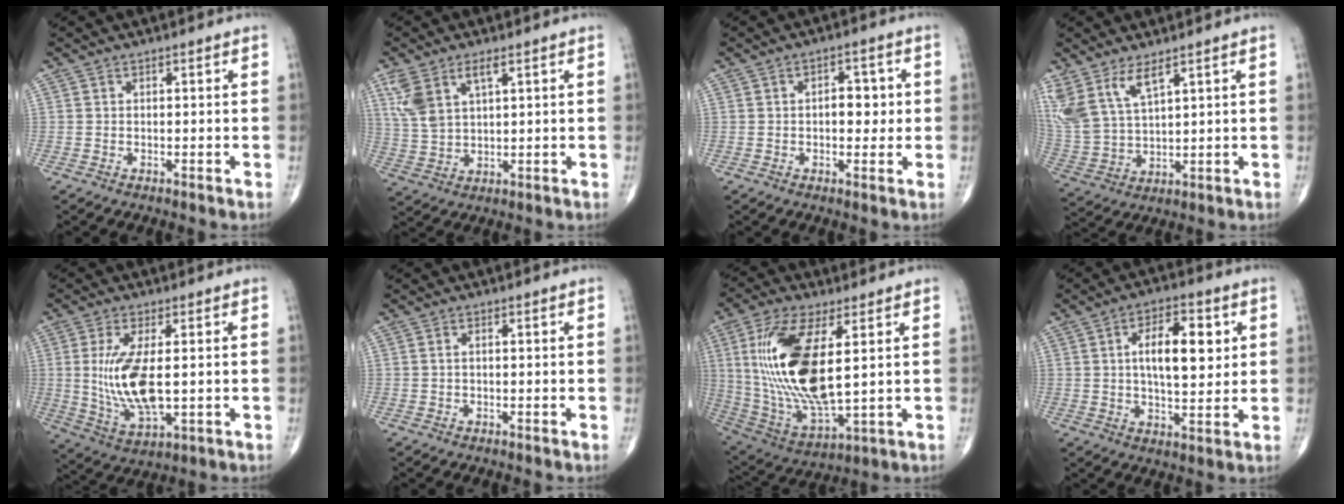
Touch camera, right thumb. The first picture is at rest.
{"total": 8.2, "force": [3.9, 3.7, 6.2], "torque": [-0.137, -0.006, 0.086]}
{"total": 5.0, "force": [0.3, 3.0, 4.0], "torque": [-0.034, 0.004, 0.000]}
{"total": 11.1, "force": [6.7, 4.3, 7.7], "torque": [-0.170, -0.025, 0.153]}
{"total": 12.0, "force": [0.5, 4.7, 11.0], "torque": [-0.230, -0.018, 0.021]}
{"total": 0.8, "force": [0.0, 0.4, 0.7], "torque": [-0.013, 0.000, -0.003]}
{"total": 21.4, "force": [3.7, 8.3, 19.4], "torque": [-0.406, -0.025, 0.079]}
{"total": 11.6, "force": [2.6, 5.2, 10.0], "torque": [-0.138, -0.006, 0.039]}